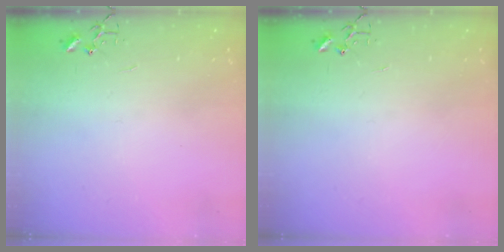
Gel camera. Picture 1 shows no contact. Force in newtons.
{"total": 0.0}